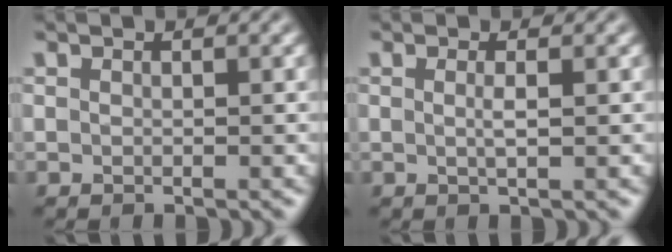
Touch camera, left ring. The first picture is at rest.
{"total": 1.4, "force": [0.1, 0.3, 1.3], "torque": [-0.023, 0.002, -0.002]}